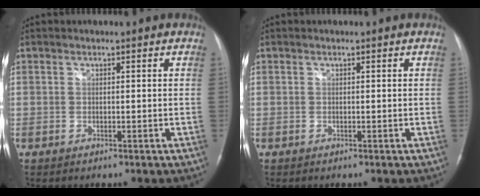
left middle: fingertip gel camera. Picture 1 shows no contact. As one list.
[{"total": 0.0}]